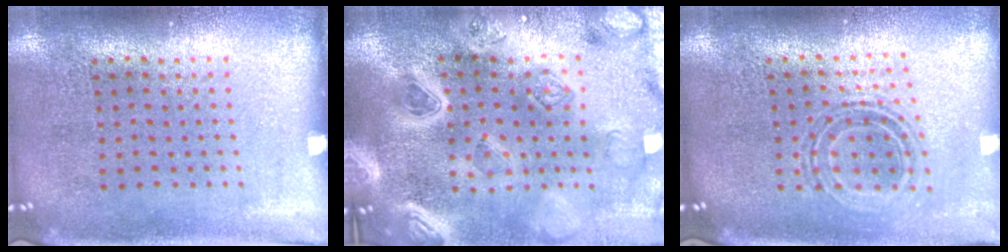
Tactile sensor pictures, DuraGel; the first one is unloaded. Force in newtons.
{"total": 5.0, "press": 4.2, "slide": 2.7}
{"total": 0.7, "press": 0.7, "slide": 0.2}